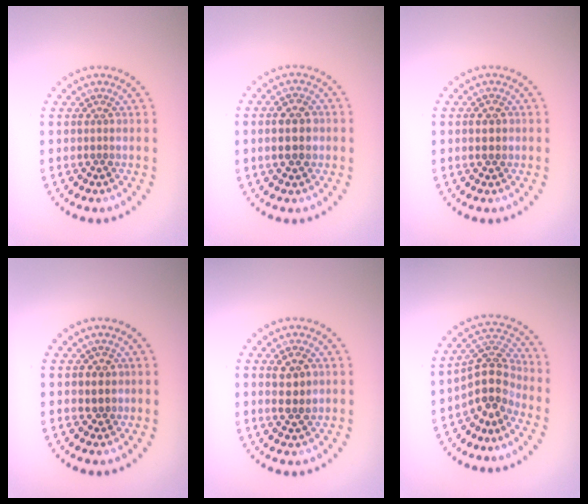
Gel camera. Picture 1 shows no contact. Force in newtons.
{"total": 2.9, "press": 2.9, "slide": 0.2}
{"total": 1.8, "press": 1.8, "slide": 0.1}
{"total": 1.3, "press": 1.2, "slide": 0.6}
{"total": 2.7, "press": 2.6, "slide": 0.6}
{"total": 4.2, "press": 3.5, "slide": 2.2}